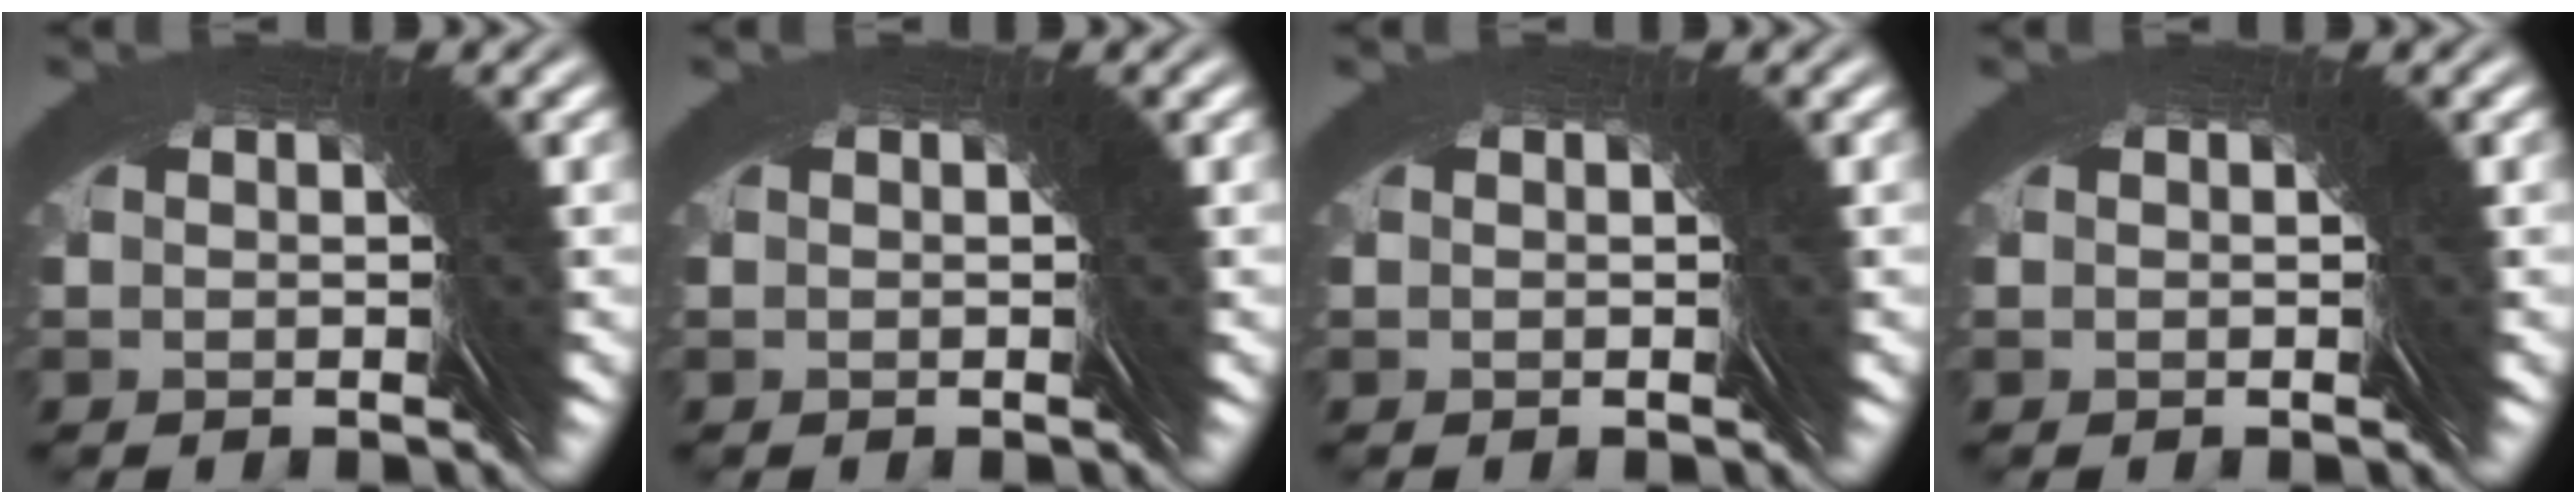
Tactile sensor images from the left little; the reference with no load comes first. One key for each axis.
{"total": 0.0}
{"total": 0.0}
{"total": 0.0}